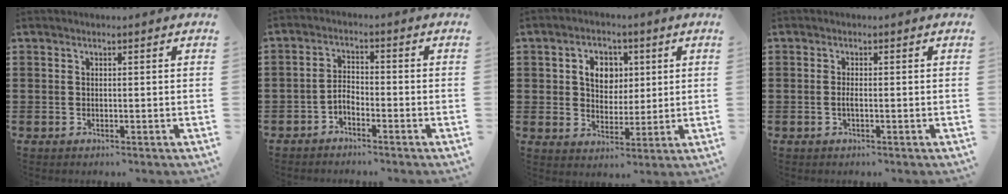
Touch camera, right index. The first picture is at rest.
{"total": 2.4, "force": [-2.0, 0.9, 1.0], "torque": [-0.030, 0.006, -0.043]}
{"total": 5.9, "force": [1.3, 4.7, 3.3], "torque": [-0.076, 0.014, 0.018]}
{"total": 1.2, "force": [-0.4, 0.2, 1.1], "torque": [-0.029, -0.003, -0.010]}